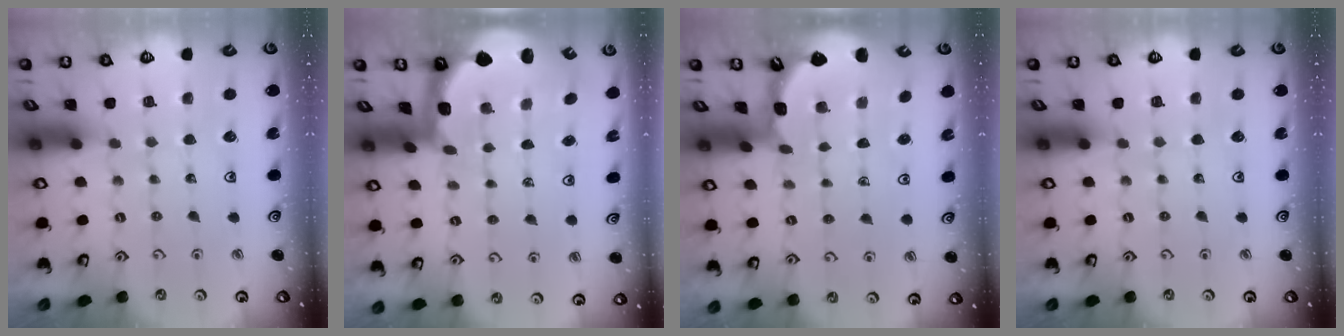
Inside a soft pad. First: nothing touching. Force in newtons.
{"total": 2.4, "press": 2.1, "slide": 1.2}
{"total": 1.1, "press": 1.1, "slide": 0.1}
{"total": 0.0}